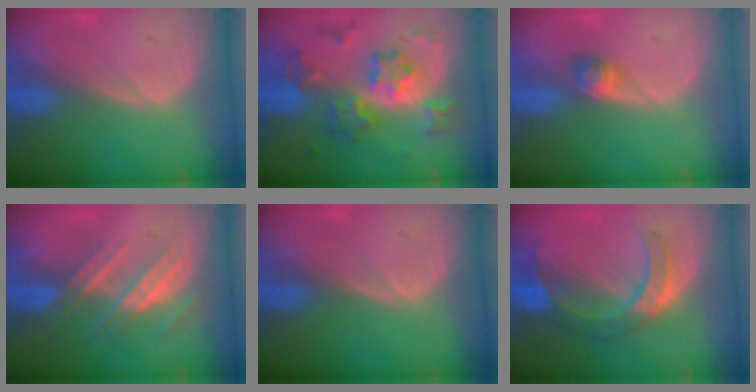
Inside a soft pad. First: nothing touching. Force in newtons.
{"total": 8.9, "press": 8.9, "slide": 0.8}
{"total": 2.8, "press": 2.5, "slide": 1.1}
{"total": 7.2, "press": 6.7, "slide": 2.7}
{"total": 0.0}
{"total": 7.1, "press": 7.0, "slide": 0.9}